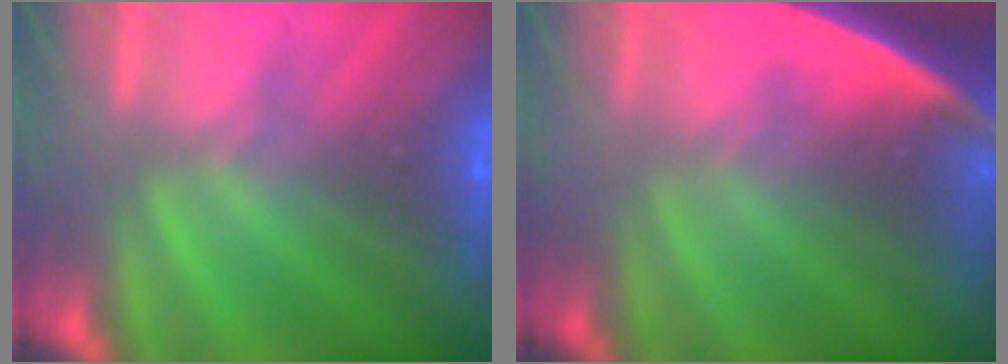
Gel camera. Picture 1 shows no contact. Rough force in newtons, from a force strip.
{"total": 7.7}